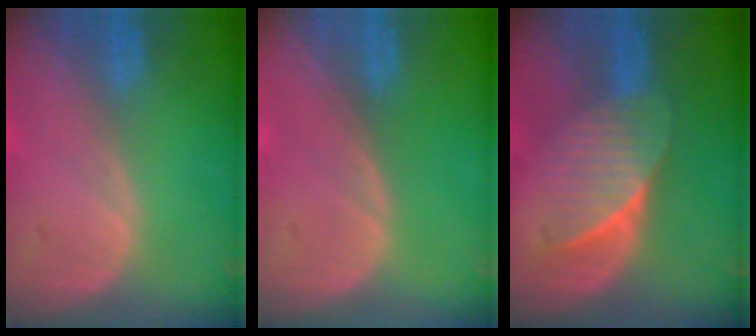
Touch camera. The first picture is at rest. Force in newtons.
{"total": 0.0}
{"total": 7.5, "press": 6.6, "slide": 3.5}